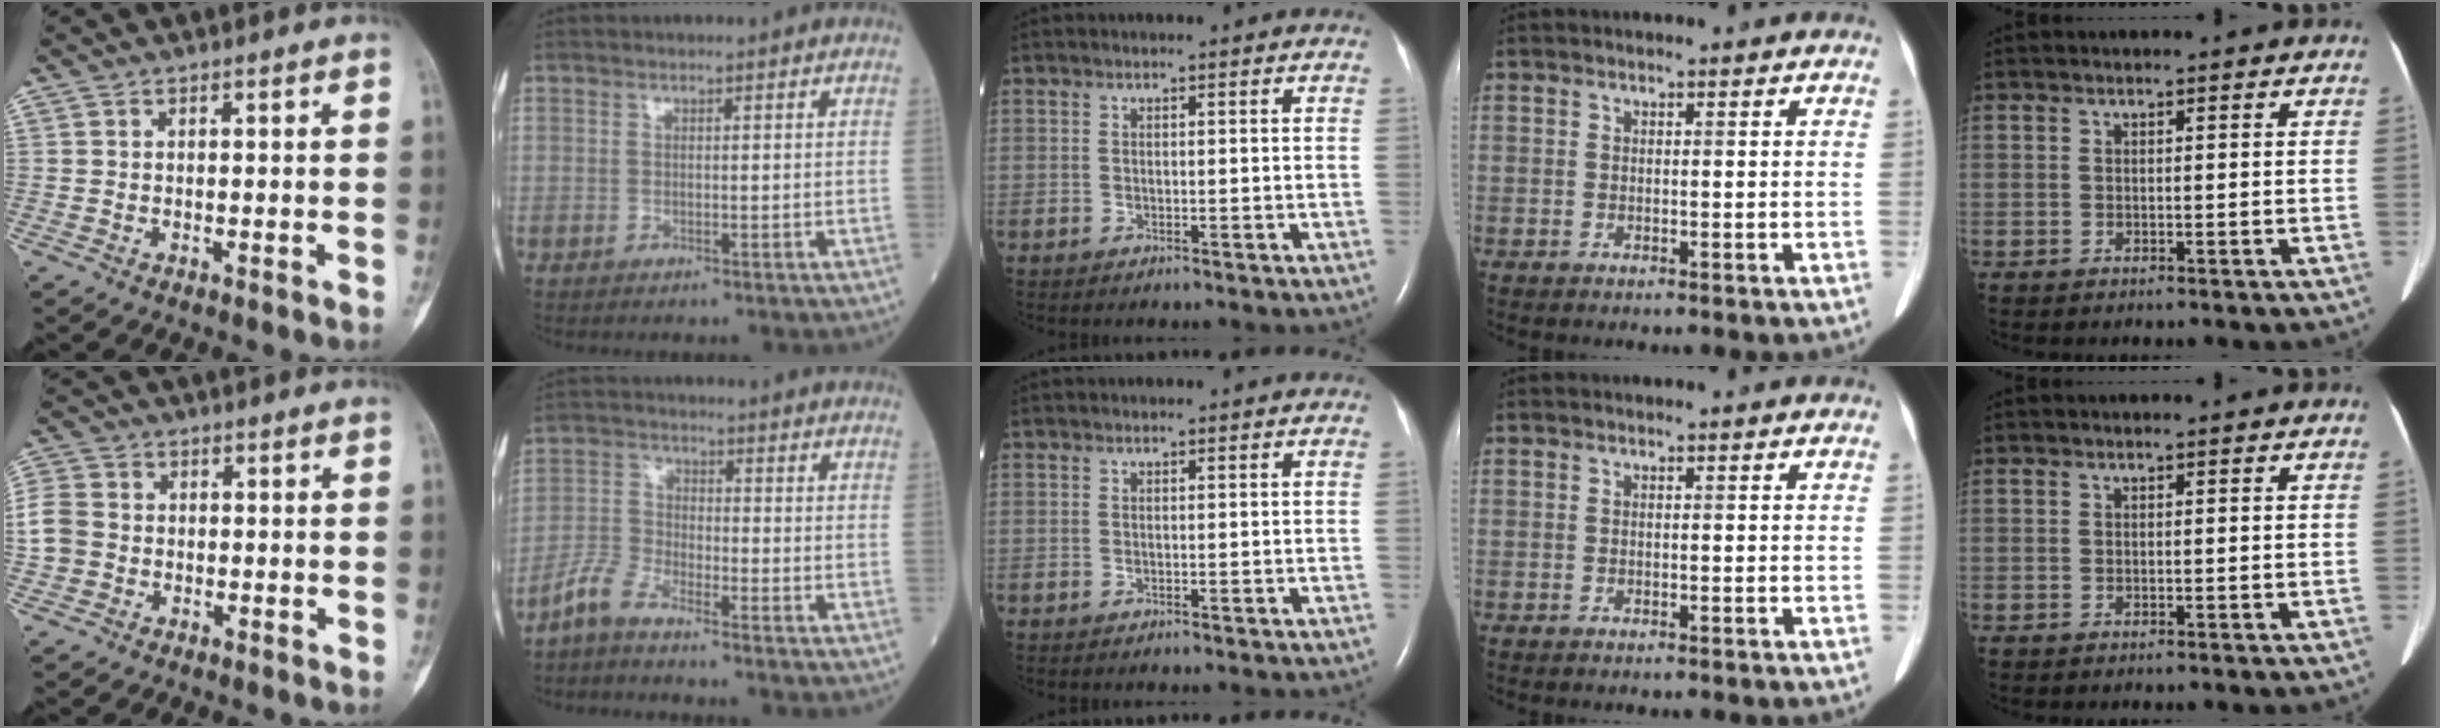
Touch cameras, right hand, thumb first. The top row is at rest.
{"thumb": {"total": 6.6, "force": [-1.0, 5.8, 3.0], "torque": [-0.066, 0.017, -0.025]}, "index": {"total": 4.4, "force": [-4.0, 0.8, 1.7], "torque": [-0.039, -0.007, -0.090]}}